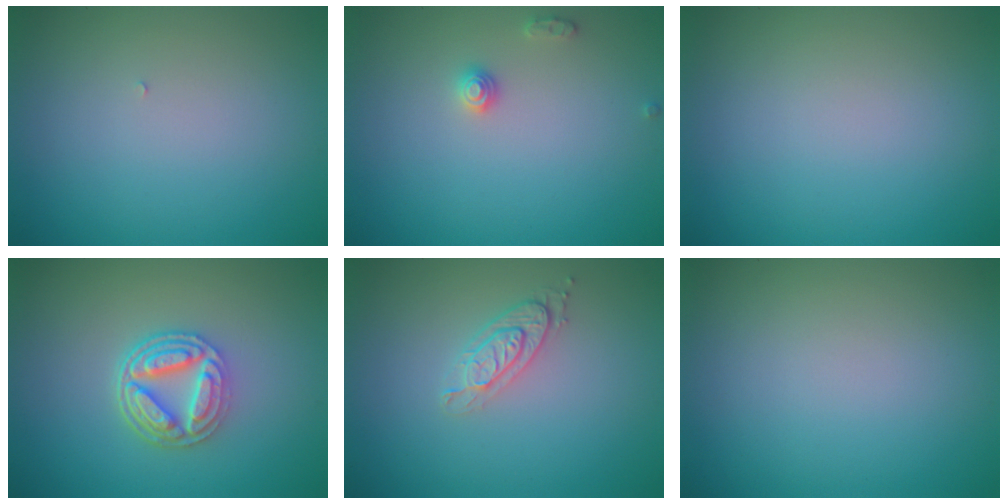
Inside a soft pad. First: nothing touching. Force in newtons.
{"total": 1.2, "press": 1.2, "slide": 0.0}
{"total": 0.0}
{"total": 5.0, "press": 3.8, "slide": 3.2}
{"total": 2.1, "press": 2.0, "slide": 0.7}
{"total": 0.0}